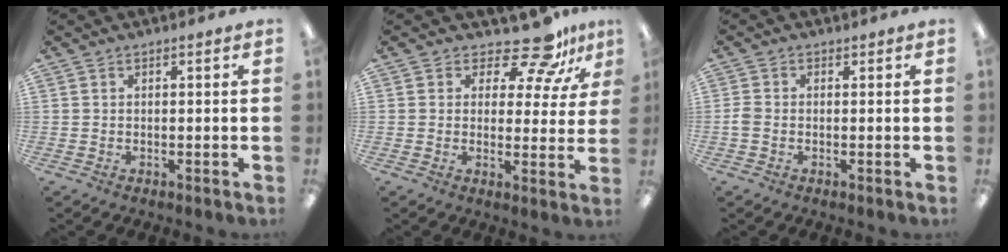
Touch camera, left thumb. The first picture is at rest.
{"total": 11.4, "force": [9.0, 4.5, 5.4], "torque": [-0.081, -0.060, 0.161]}
{"total": 2.1, "force": [-0.5, 1.5, 1.4], "torque": [-0.031, 0.001, -0.009]}